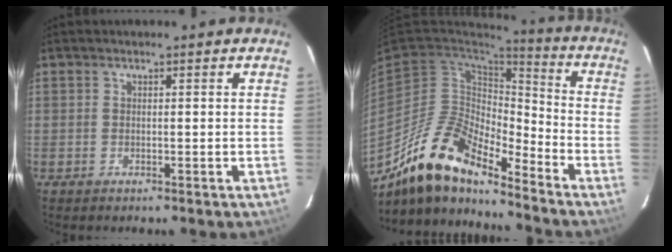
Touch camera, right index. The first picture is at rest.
{"total": 17.0, "force": [-13.4, 5.0, 9.2], "torque": [-0.175, -0.010, -0.259]}